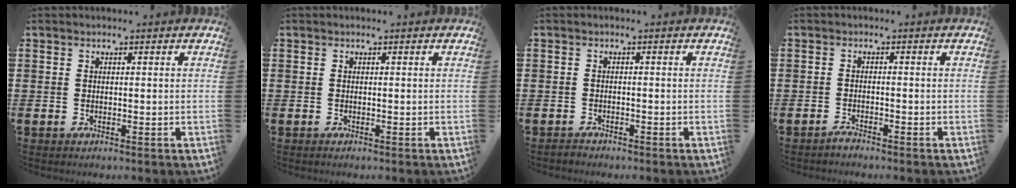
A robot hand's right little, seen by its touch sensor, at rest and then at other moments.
{"total": 0.0}
{"total": 0.8, "force": [-0.7, 0.2, 0.0], "torque": [-0.002, 0.000, -0.016]}
{"total": 1.1, "force": [-1.0, 0.1, 0.3], "torque": [-0.008, -0.003, -0.019]}